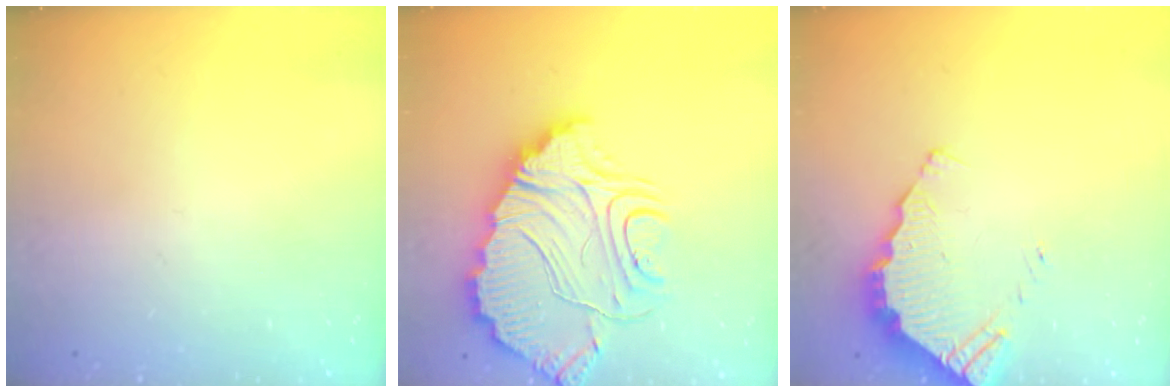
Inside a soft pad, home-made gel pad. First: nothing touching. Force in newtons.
{"total": 20.6, "press": 20.5, "slide": 1.8}
{"total": 3.7, "press": 3.7, "slide": 0.2}